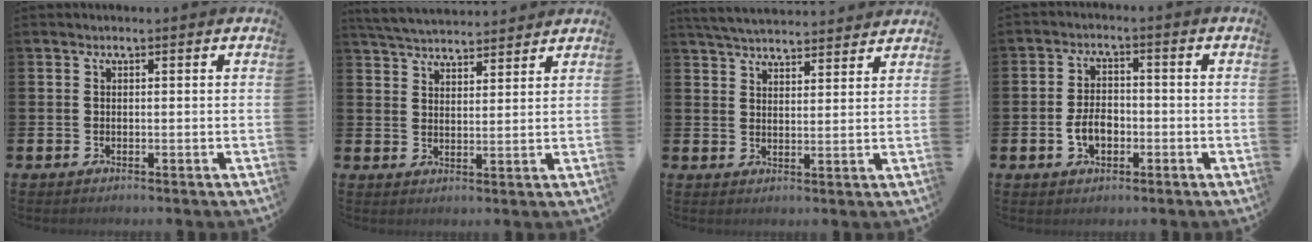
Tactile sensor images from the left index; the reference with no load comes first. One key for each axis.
{"total": 4.9, "fx": 4.9, "fy": 0.6, "fz": 0.3, "tx": -0.028, "ty": -0.023, "tz": 0.090}
{"total": 5.0, "fx": 4.9, "fy": 0.5, "fz": 0.6, "tx": -0.024, "ty": -0.028, "tz": 0.089}
{"total": 4.2, "fx": -1.2, "fy": 2.7, "fz": 2.9, "tx": -0.041, "ty": 0.001, "tz": -0.026}